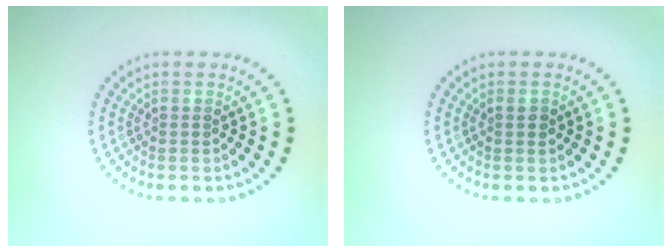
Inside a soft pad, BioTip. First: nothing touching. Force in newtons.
{"total": 0.7, "press": 0.7, "slide": 0.2}